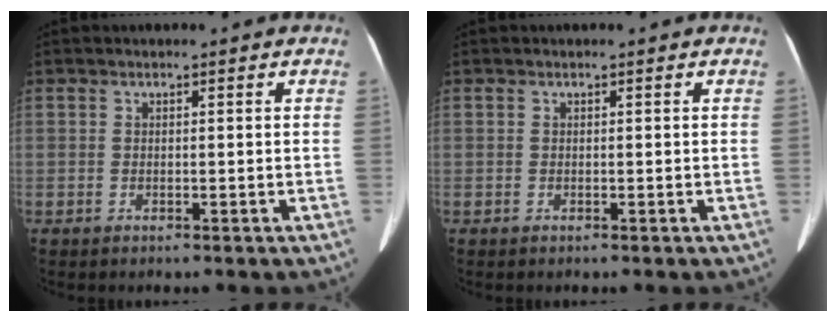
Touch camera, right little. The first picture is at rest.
{"total": 0.0}